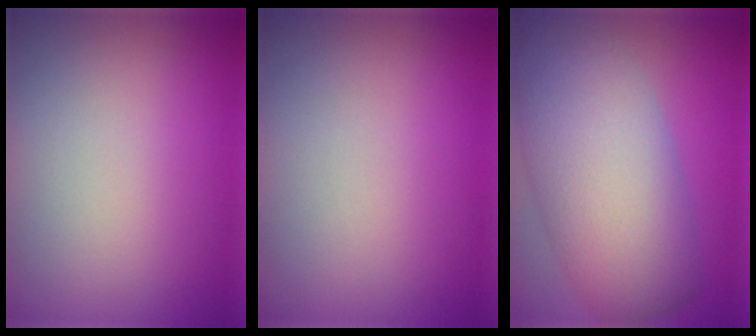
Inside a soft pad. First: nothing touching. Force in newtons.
{"total": 0.0}
{"total": 10.0, "press": 10.0, "slide": 0.5}